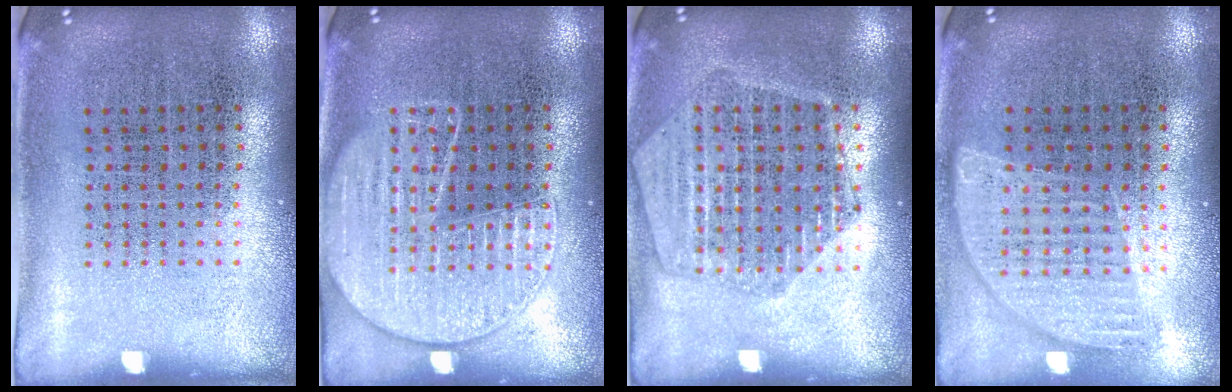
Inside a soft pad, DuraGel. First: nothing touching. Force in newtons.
{"total": 2.9, "press": 2.9, "slide": 0.3}
{"total": 1.8, "press": 1.7, "slide": 0.5}
{"total": 0.9, "press": 0.9, "slide": 0.2}